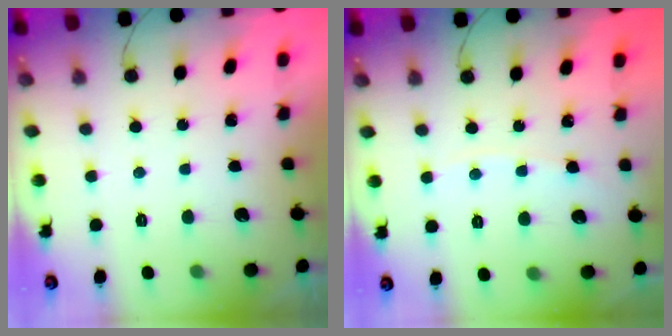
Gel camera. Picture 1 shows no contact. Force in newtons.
{"total": 2.6, "press": 2.6, "slide": 0.2}